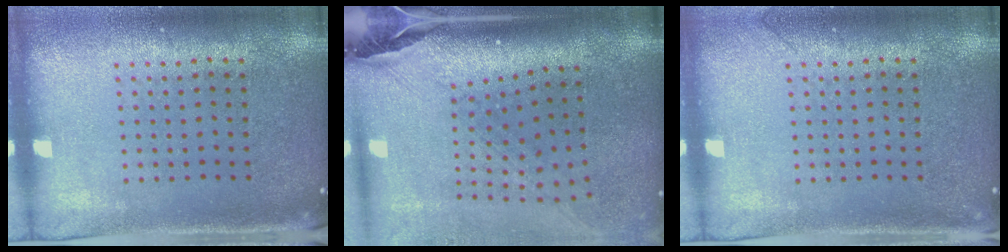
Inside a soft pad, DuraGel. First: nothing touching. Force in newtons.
{"total": 2.7, "press": 1.9, "slide": 1.9}
{"total": 0.8, "press": 0.8, "slide": 0.1}